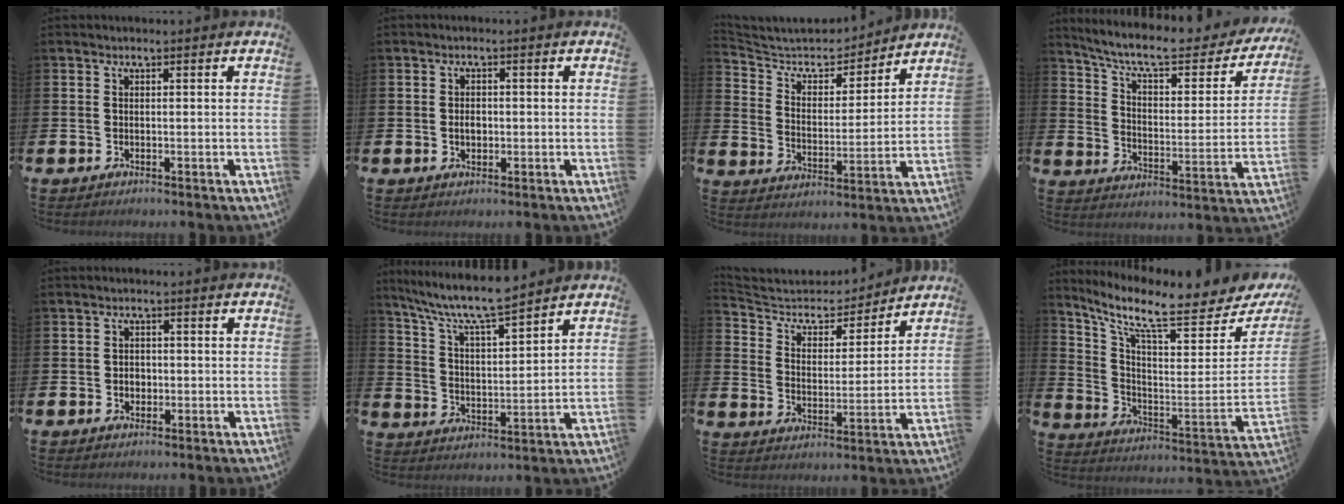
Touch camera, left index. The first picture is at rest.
{"total": 2.0, "force": [-0.1, 1.4, 1.4], "torque": [-0.011, 0.000, -0.008]}
{"total": 6.8, "force": [6.4, 2.0, 1.4], "torque": [-0.063, -0.052, 0.107]}
{"total": 8.9, "force": [7.5, 2.3, 4.1], "torque": [-0.108, -0.048, 0.124]}
{"total": 1.7, "force": [-0.2, 1.5, 0.9], "torque": [-0.011, 0.005, -0.007]}
{"total": 8.3, "force": [7.6, 0.9, 3.3], "torque": [-0.096, -0.043, 0.133]}
{"total": 5.7, "force": [5.2, 2.3, 0.9], "torque": [-0.057, -0.040, 0.085]}
{"total": 10.0, "force": [8.0, 2.1, 5.5], "torque": [-0.115, -0.082, 0.125]}